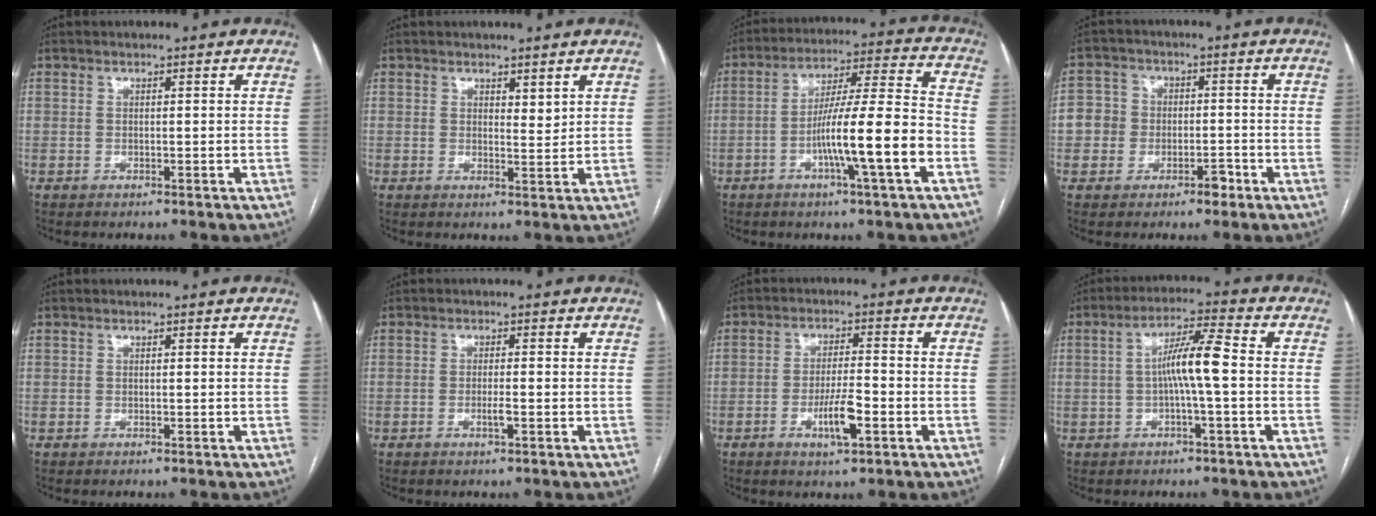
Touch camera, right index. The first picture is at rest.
{"total": 1.9, "force": [1.3, 0.7, 1.2], "torque": [-0.015, -0.010, 0.024]}
{"total": 13.8, "force": [-4.6, -0.3, 13.0], "torque": [-0.220, 0.007, -0.080]}
{"total": 5.7, "force": [-1.8, 4.9, 2.3], "torque": [-0.031, 0.024, -0.027]}
{"total": 0.0}
{"total": 1.9, "force": [-0.7, 0.1, 1.8], "torque": [-0.034, -0.002, -0.013]}
{"total": 6.0, "force": [-2.4, 1.0, 5.4], "torque": [-0.100, -0.004, -0.040]}
{"total": 7.0, "force": [-0.4, 0.0, 7.0], "torque": [-0.126, 0.015, -0.009]}